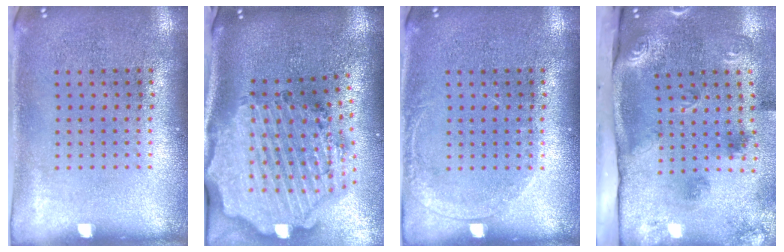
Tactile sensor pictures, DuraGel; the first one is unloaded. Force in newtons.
{"total": 4.0, "press": 3.3, "slide": 2.3}
{"total": 1.0, "press": 1.0, "slide": 0.2}
{"total": 3.2, "press": 2.1, "slide": 2.5}